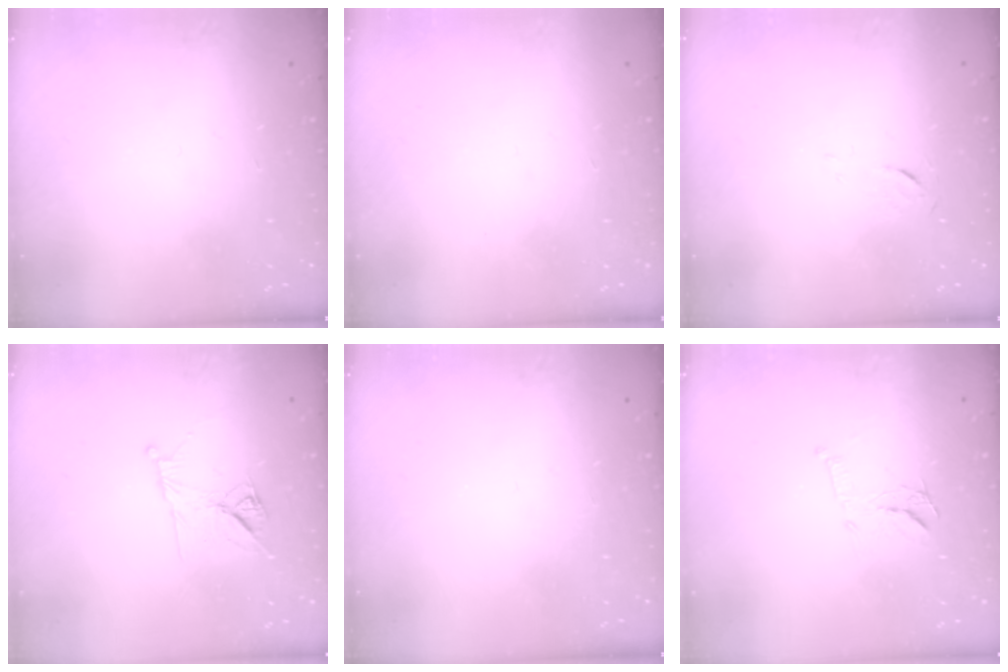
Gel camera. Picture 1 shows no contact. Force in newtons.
{"total": 1.5, "press": 1.5, "slide": 0.1}
{"total": 3.3, "press": 3.3, "slide": 0.4}
{"total": 9.9, "press": 9.8, "slide": 1.2}
{"total": 0.0}
{"total": 9.7, "press": 9.7, "slide": 0.3}